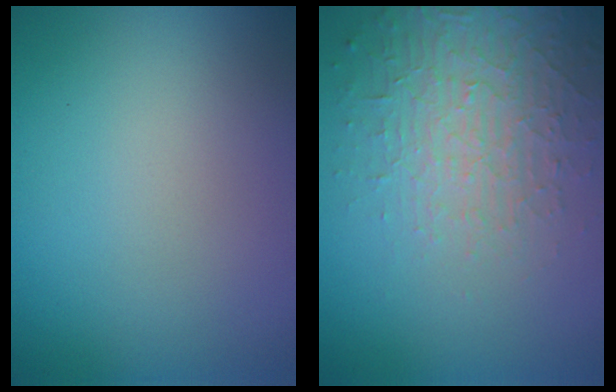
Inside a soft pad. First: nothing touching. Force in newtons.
{"total": 4.9, "press": 3.2, "slide": 3.7}